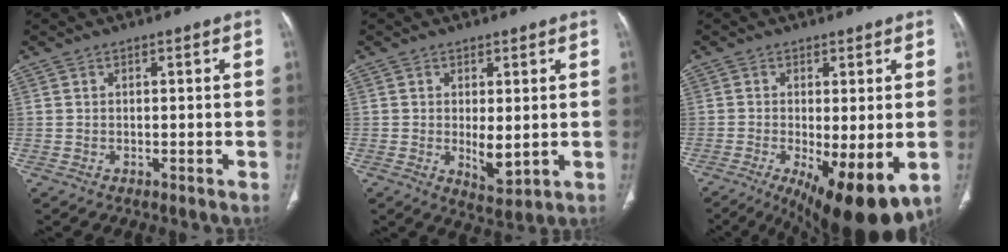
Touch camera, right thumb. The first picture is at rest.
{"total": 4.2, "force": [-0.3, 1.8, 3.8], "torque": [-0.054, -0.014, 0.005]}
{"total": 13.7, "force": [-4.6, 4.3, 12.2], "torque": [-0.173, -0.024, -0.060]}